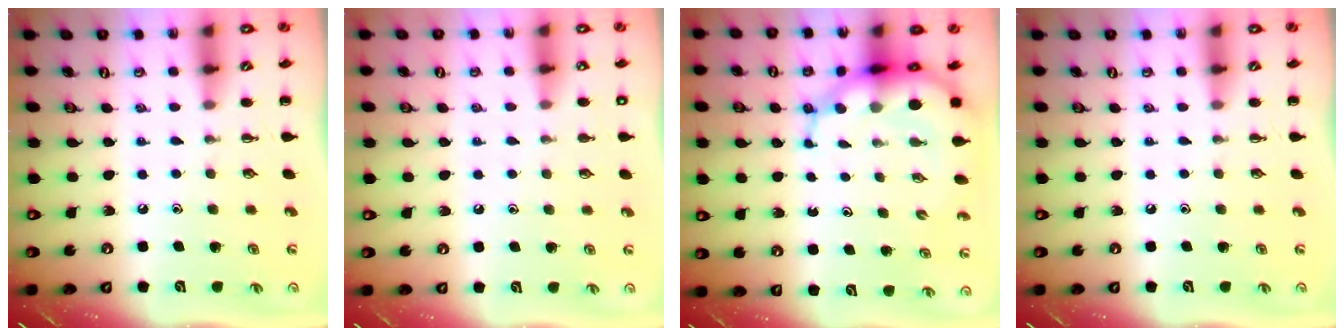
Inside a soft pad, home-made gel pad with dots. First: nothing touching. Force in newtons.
{"total": 1.4, "press": 1.4, "slide": 0.1}
{"total": 10.1, "press": 9.7, "slide": 2.9}
{"total": 0.0}